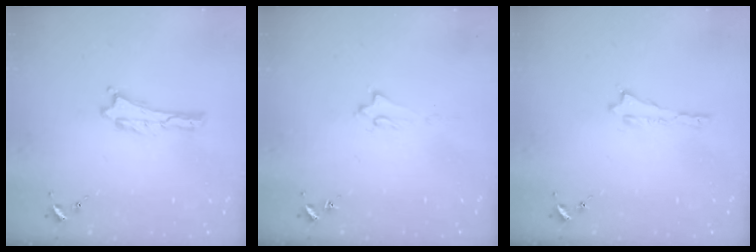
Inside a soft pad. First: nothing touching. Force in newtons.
{"total": 1.6, "press": 1.6, "slide": 0.2}
{"total": 0.0}